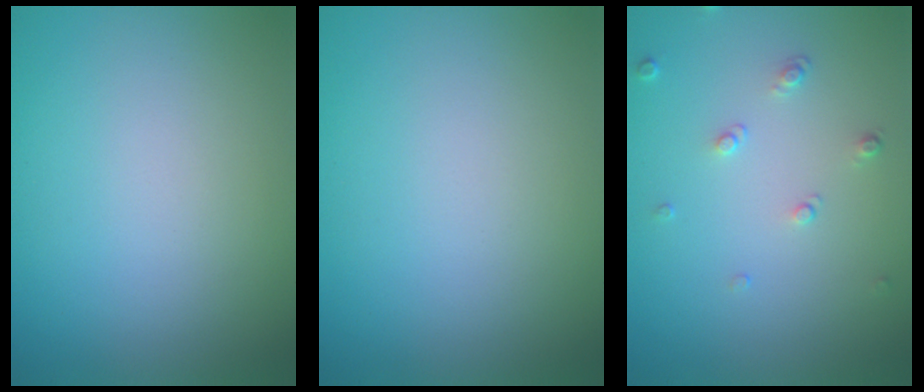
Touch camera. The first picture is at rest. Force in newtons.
{"total": 0.0}
{"total": 1.1, "press": 0.8, "slide": 0.8}